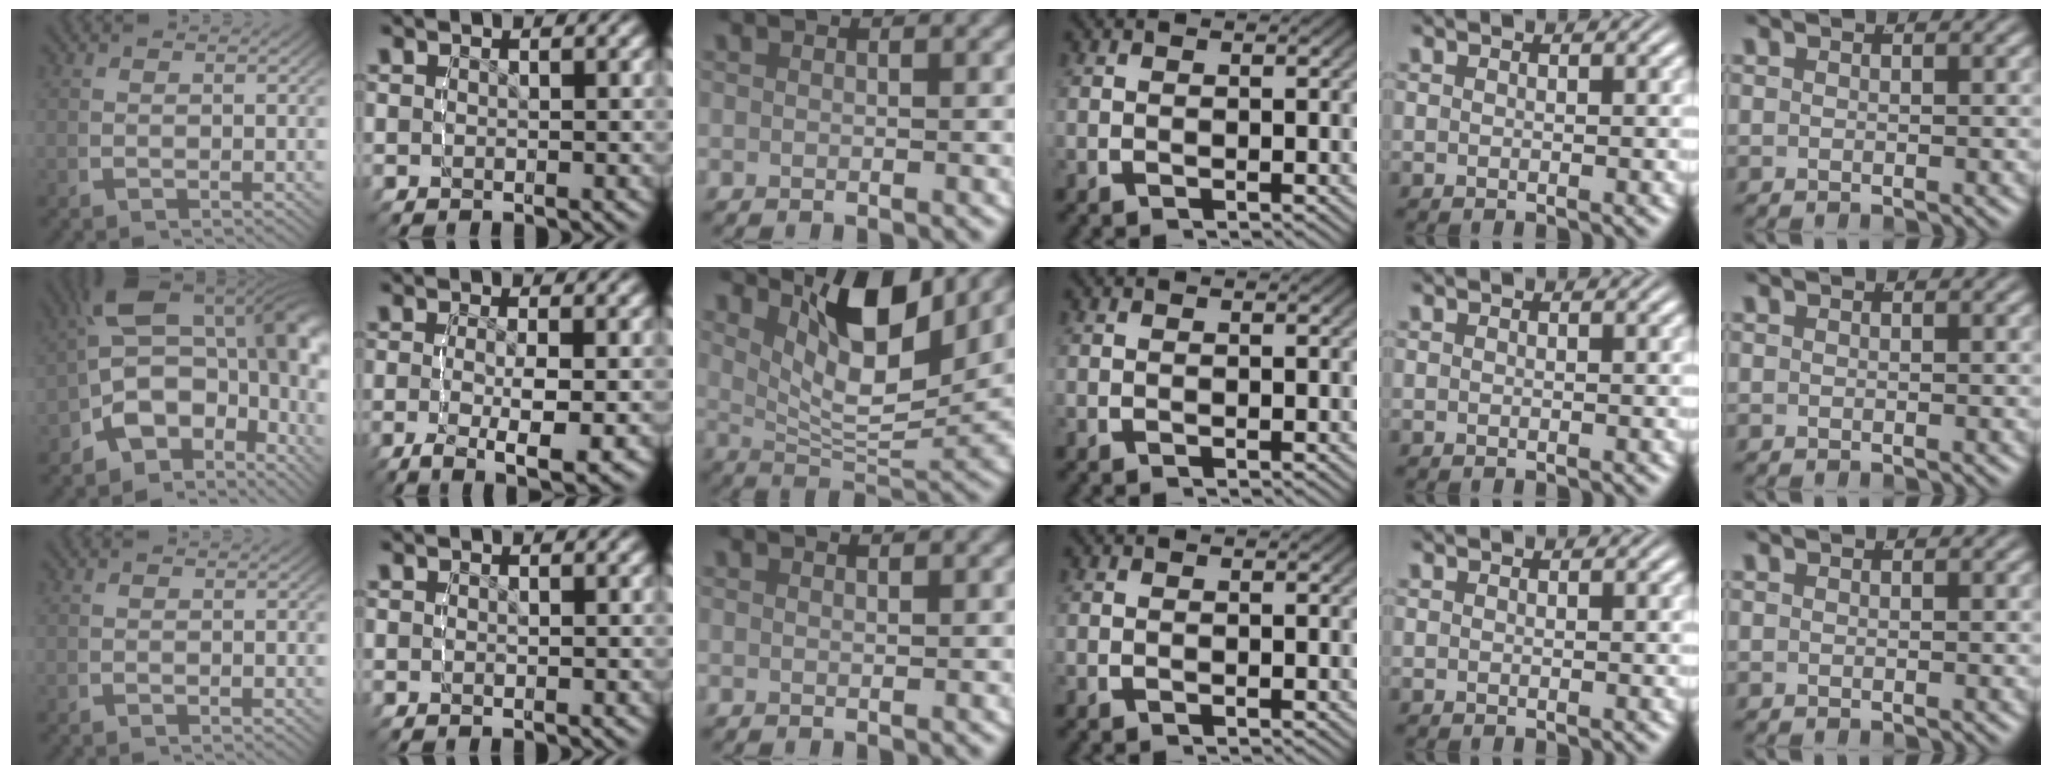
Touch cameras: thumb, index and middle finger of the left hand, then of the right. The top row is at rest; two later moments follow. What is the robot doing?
{"motion": "lift_and_place", "object": "stress ball aka squeeze ball"}